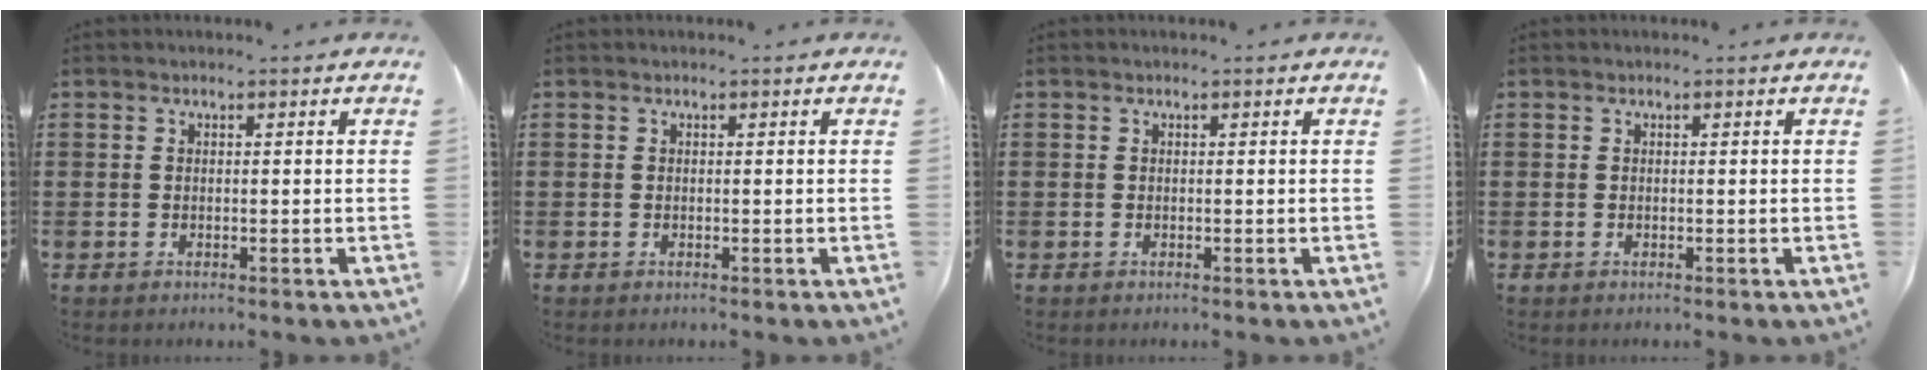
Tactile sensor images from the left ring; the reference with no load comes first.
{"total": 0.0}
{"total": 0.0}
{"total": 0.0}